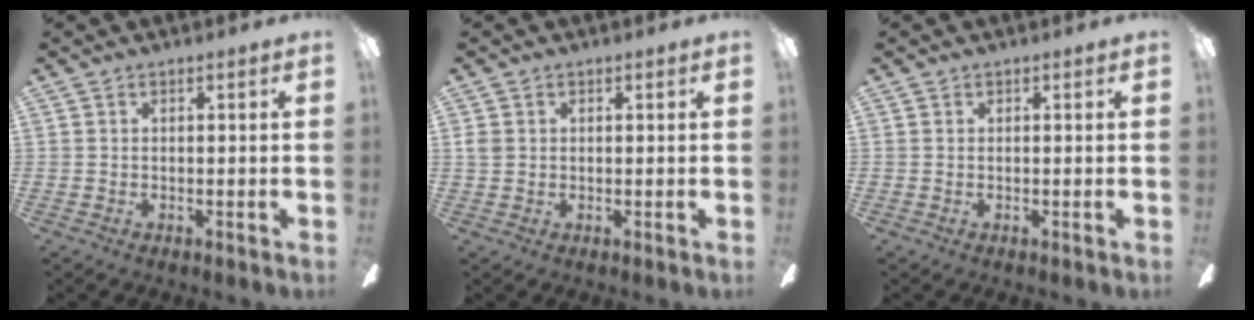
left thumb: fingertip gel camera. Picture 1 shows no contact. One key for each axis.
{"total": 2.0, "fx": 0.6, "fy": 1.7, "fz": 0.8, "tx": -0.009, "ty": -0.001, "tz": 0.010}
{"total": 0.0}